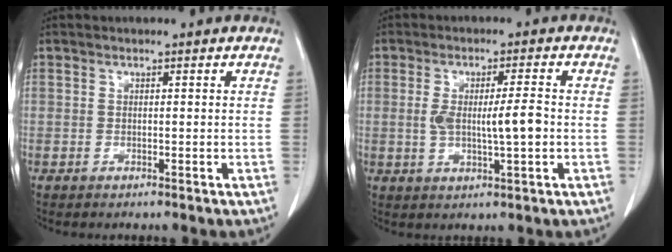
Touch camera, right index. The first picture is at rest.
{"total": 6.1, "force": [-0.3, 0.8, 6.1], "torque": [-0.107, 0.002, -0.001]}